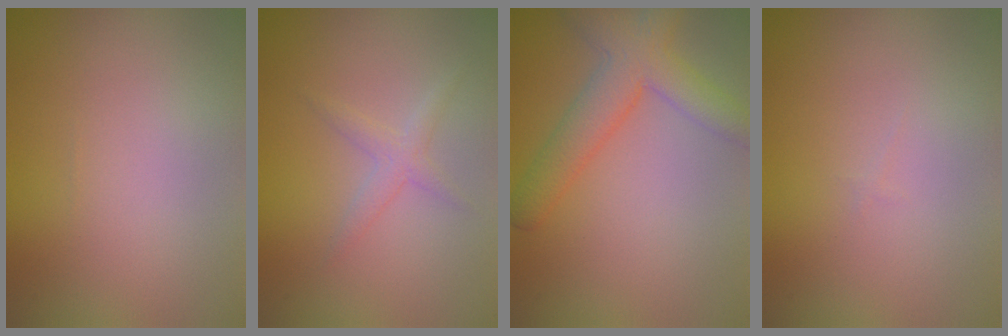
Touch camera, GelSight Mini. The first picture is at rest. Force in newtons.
{"total": 1.5, "press": 1.5, "slide": 0.1}
{"total": 4.8, "press": 4.8, "slide": 0.2}
{"total": 0.0}